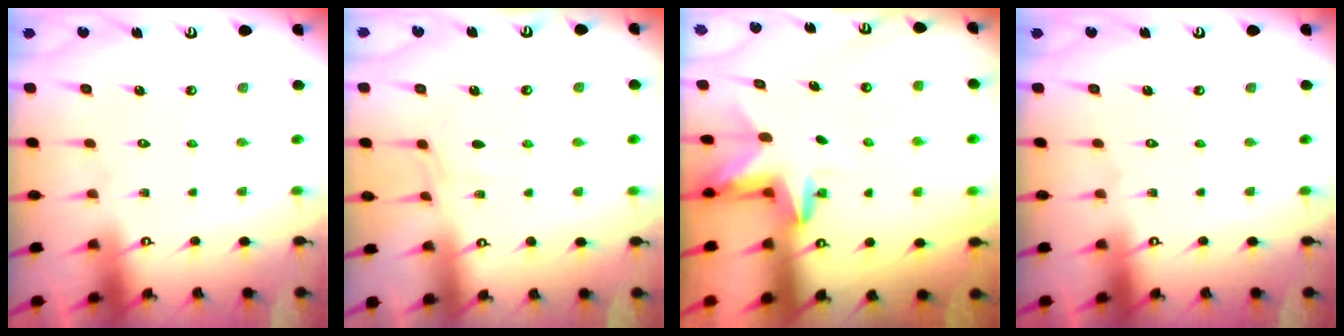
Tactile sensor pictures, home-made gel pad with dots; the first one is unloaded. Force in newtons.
{"total": 4.6, "press": 4.6, "slide": 0.5}
{"total": 3.2, "press": 3.2, "slide": 0.1}
{"total": 0.0}